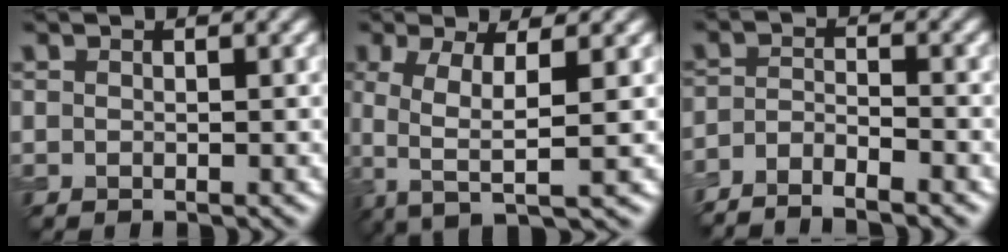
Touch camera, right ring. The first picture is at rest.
{"total": 5.3, "force": [-0.4, 1.6, 5.1], "torque": [-0.099, -0.007, -0.009]}
{"total": 3.6, "force": [-3.1, 0.7, 1.7], "torque": [-0.030, -0.003, -0.063]}